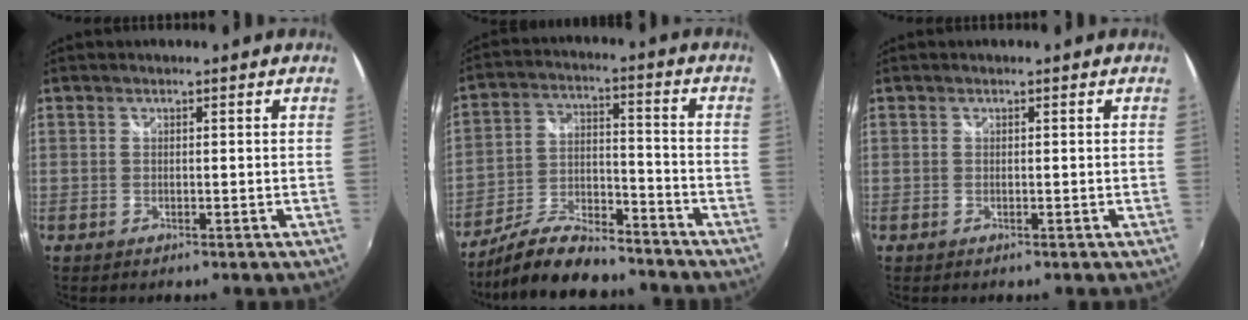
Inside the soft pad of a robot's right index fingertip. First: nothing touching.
{"total": 14.9, "force": [-12.6, 4.1, 6.7], "torque": [-0.141, -0.001, -0.214]}
{"total": 0.0}